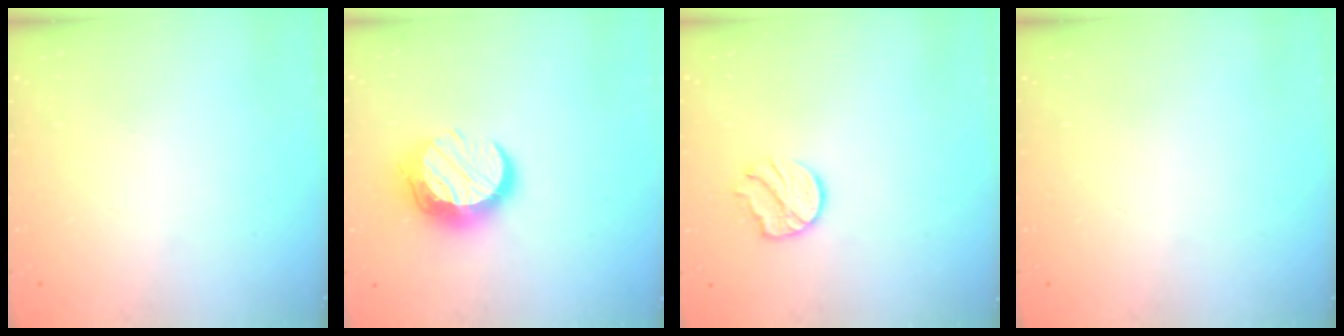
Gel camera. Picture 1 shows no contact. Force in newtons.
{"total": 13.0, "press": 12.9, "slide": 1.2}
{"total": 10.2, "press": 10.1, "slide": 0.7}
{"total": 0.0}